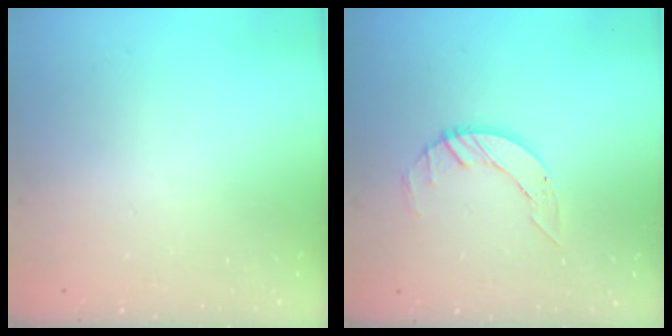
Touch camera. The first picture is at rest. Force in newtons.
{"total": 3.4, "press": 3.4, "slide": 0.4}